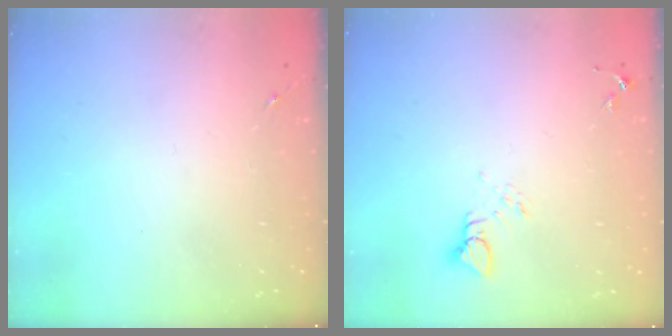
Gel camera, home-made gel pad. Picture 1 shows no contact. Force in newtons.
{"total": 3.9, "press": 3.9, "slide": 0.2}